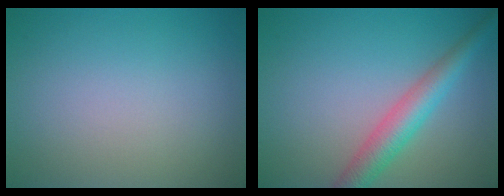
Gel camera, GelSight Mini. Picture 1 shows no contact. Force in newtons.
{"total": 4.1, "press": 4.1, "slide": 0.1}